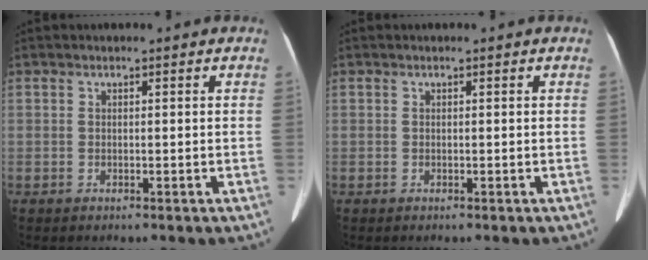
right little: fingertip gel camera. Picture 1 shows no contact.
{"total": 0.0}